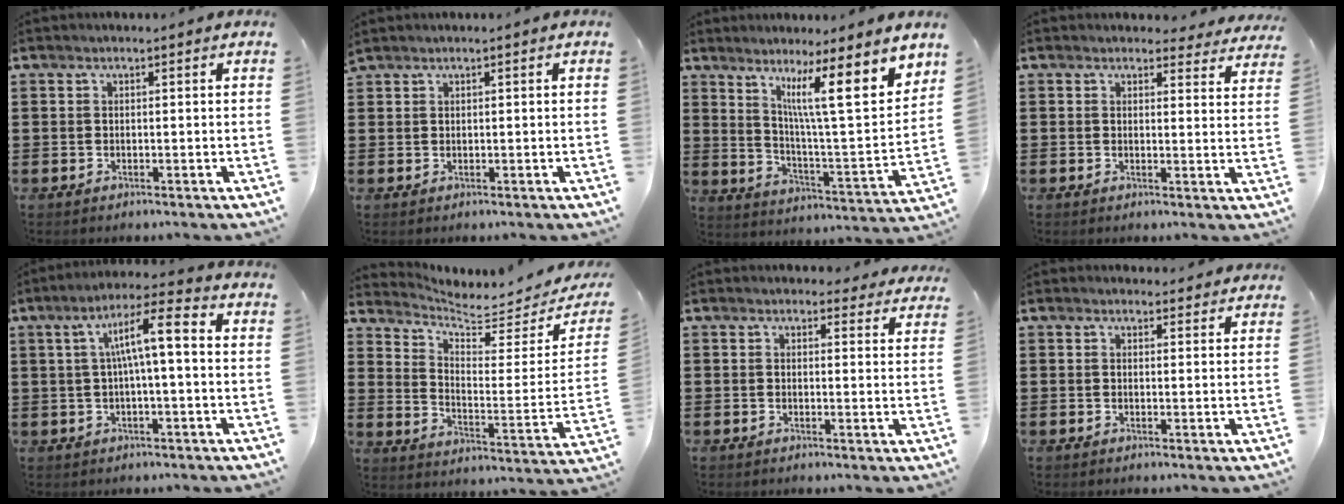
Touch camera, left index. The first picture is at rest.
{"total": 0.8, "force": [0.8, 0.2, 0.1], "torque": [-0.004, 0.000, 0.016]}
{"total": 11.8, "force": [7.4, 0.9, 9.1], "torque": [-0.164, -0.048, 0.113]}
{"total": 2.7, "force": [2.4, 1.1, 0.4], "torque": [-0.002, -0.012, 0.041]}
{"total": 7.9, "force": [0.9, 1.4, 7.7], "torque": [-0.149, 0.013, 0.010]}
{"total": 5.0, "force": [4.8, 0.6, 1.1], "torque": [-0.044, -0.050, 0.079]}
{"total": 2.2, "force": [1.9, 1.0, 0.2], "torque": [-0.005, -0.003, 0.034]}
{"total": 1.7, "force": [1.5, 0.8, -0.1], "torque": [0.004, 0.002, 0.027]}